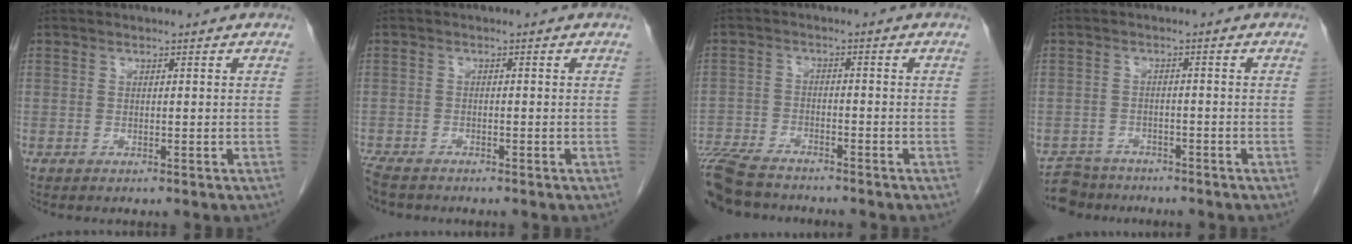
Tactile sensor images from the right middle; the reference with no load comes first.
{"total": 4.4, "force": [-3.8, 1.4, 1.7], "torque": [-0.032, -0.010, -0.067]}
{"total": 11.2, "force": [-10.1, 2.4, 4.4], "torque": [-0.077, -0.013, -0.168]}
{"total": 4.6, "force": [-4.2, 2.0, -0.5], "torque": [0.013, -0.004, -0.074]}